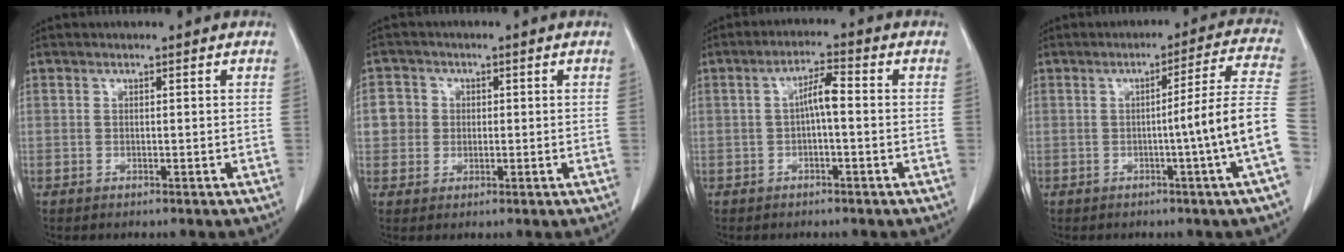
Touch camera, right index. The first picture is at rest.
{"total": 4.1, "force": [0.4, 4.0, 0.7], "torque": [-0.004, 0.010, 0.005]}
{"total": 4.0, "force": [-0.2, 0.7, 3.9], "torque": [-0.070, 0.013, -0.004]}
{"total": 10.9, "force": [-2.6, -2.5, 10.2], "torque": [-0.129, 0.005, -0.039]}